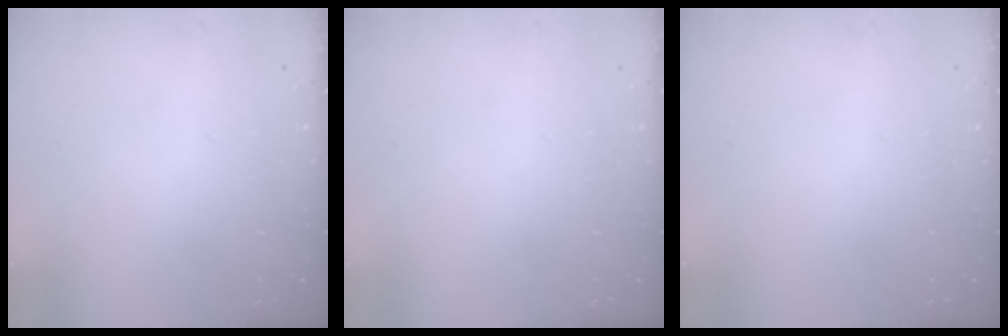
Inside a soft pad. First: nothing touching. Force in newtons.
{"total": 0.0}
{"total": 0.0}